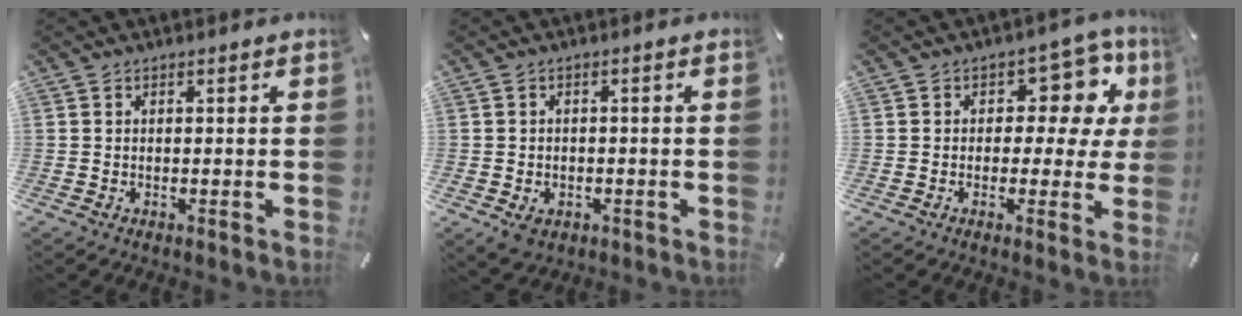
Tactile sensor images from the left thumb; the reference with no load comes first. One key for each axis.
{"total": 3.5, "fx": -1.1, "fy": 2.9, "fz": 1.7, "tx": -0.019, "ty": 0.003, "tz": -0.019}
{"total": 11.1, "fx": 4.4, "fy": 7.1, "fz": 7.4, "tx": -0.083, "ty": -0.034, "tz": 0.074}